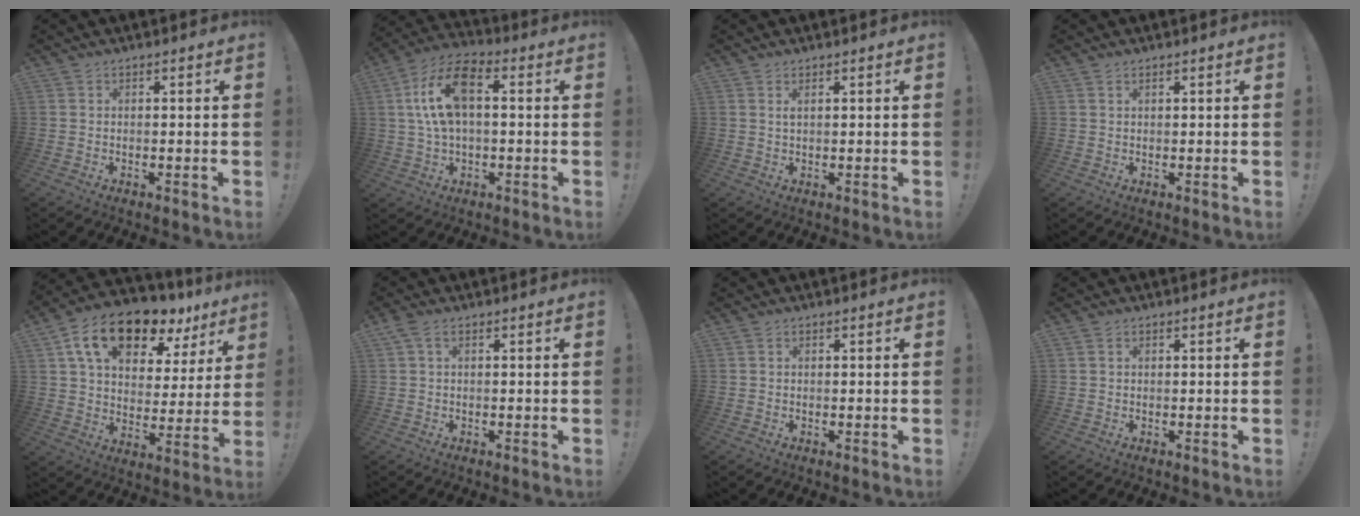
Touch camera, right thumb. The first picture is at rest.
{"total": 13.9, "force": [2.4, 7.5, 11.4], "torque": [-0.222, 0.015, 0.046]}
{"total": 1.2, "force": [0.6, 0.2, 1.0], "torque": [-0.019, 0.001, 0.010]}
{"total": 0.6, "force": [0.5, 0.3, 0.3], "torque": [-0.004, 0.000, 0.009]}
{"total": 17.0, "force": [11.0, 8.7, 9.5], "torque": [-0.162, -0.062, 0.196]}
{"total": 1.5, "force": [0.5, 0.6, 1.2], "torque": [-0.032, 0.004, 0.011]}
{"total": 0.0}
{"total": 0.5, "force": [0.1, 0.5, 0.1], "torque": [-0.003, 0.004, 0.002]}